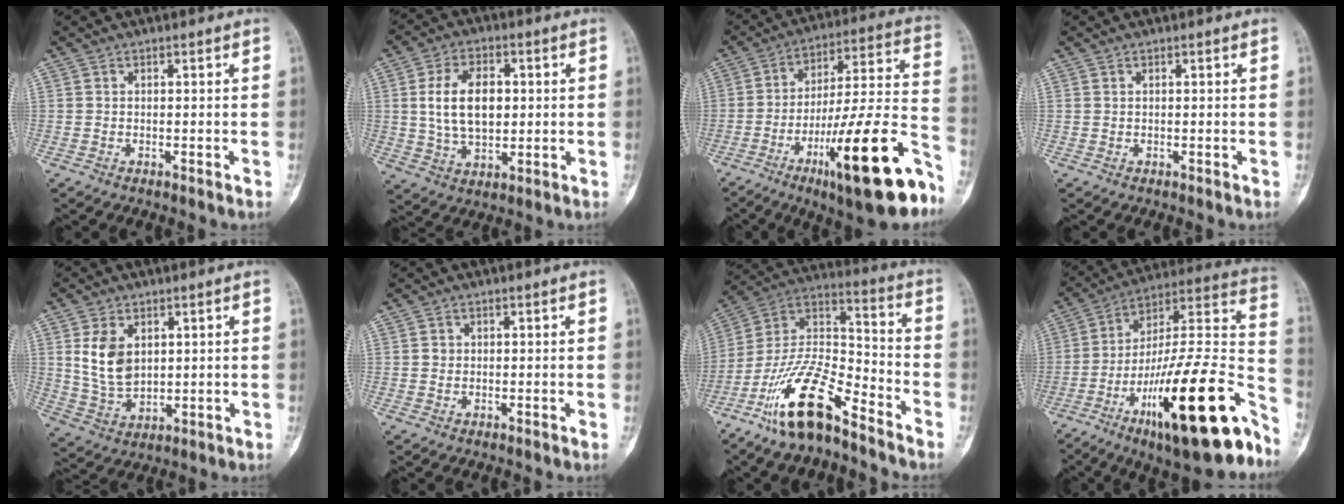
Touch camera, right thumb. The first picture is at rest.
{"total": 11.4, "force": [1.3, 7.0, 8.8], "torque": [-0.141, 0.000, 0.028]}
{"total": 25.5, "force": [-12.7, 4.9, 21.6], "torque": [-0.304, 0.060, -0.195]}
{"total": 0.0}
{"total": 8.6, "force": [2.2, 5.8, 5.9], "torque": [-0.092, -0.012, 0.057]}
{"total": 1.0, "force": [0.0, 0.9, 0.3], "torque": [-0.001, 0.003, 0.000]}
{"total": 17.5, "force": [-11.7, 5.7, 11.7], "torque": [-0.220, 0.080, -0.221]}
{"total": 31.3, "force": [-15.3, 8.1, 26.1], "torque": [-0.351, 0.074, -0.239]}